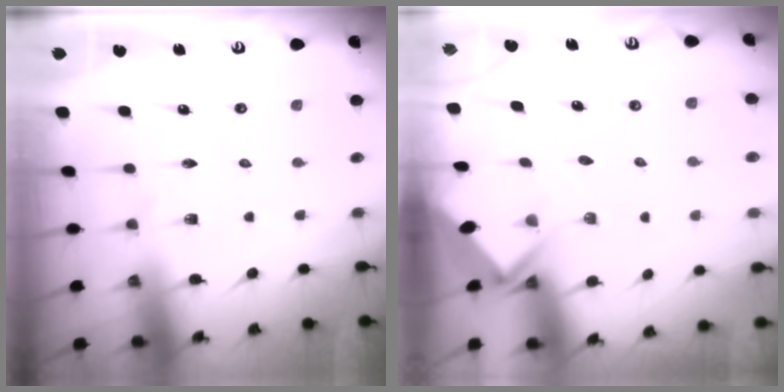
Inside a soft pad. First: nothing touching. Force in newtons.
{"total": 2.7, "press": 2.7, "slide": 0.2}